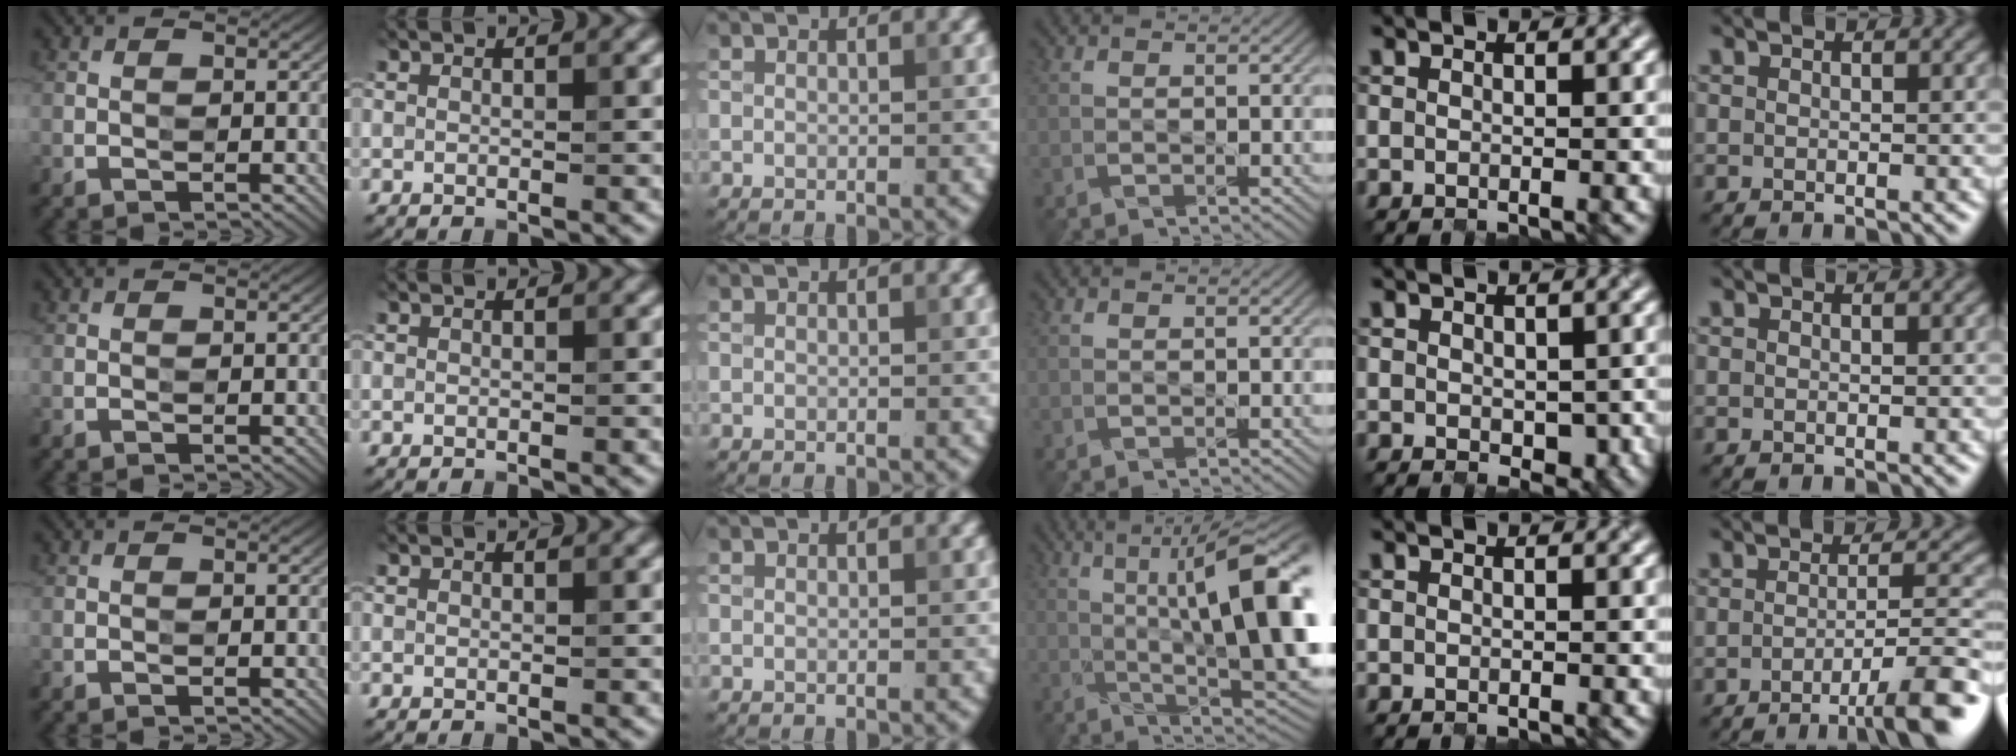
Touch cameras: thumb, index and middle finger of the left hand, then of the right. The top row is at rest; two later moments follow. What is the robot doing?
{"motion": "open", "object": "pencil case"}